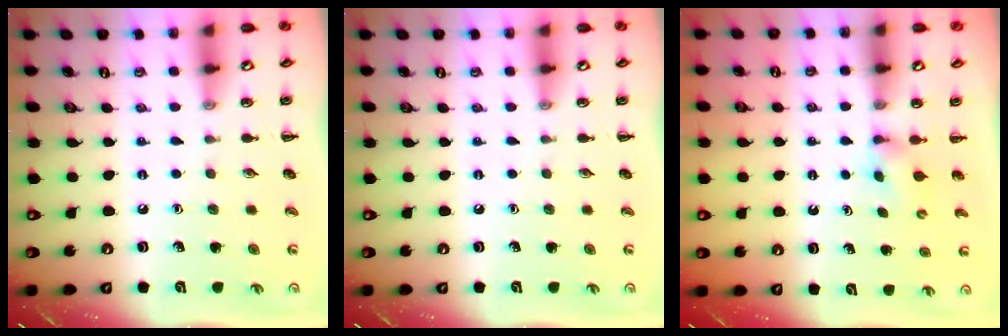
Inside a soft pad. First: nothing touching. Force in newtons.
{"total": 0.0}
{"total": 2.3, "press": 2.1, "slide": 1.0}